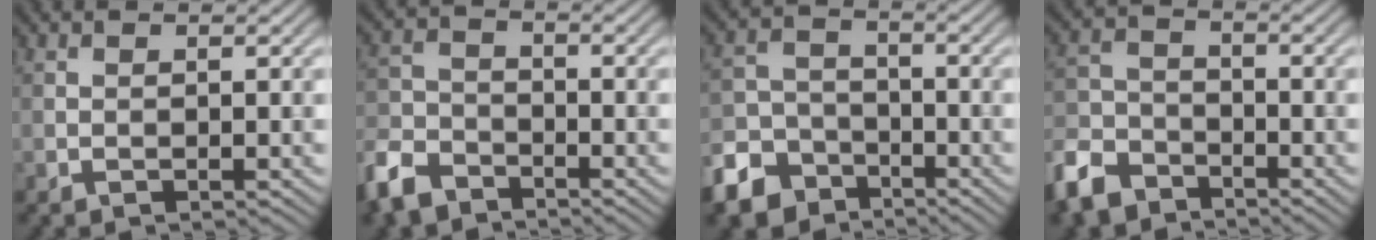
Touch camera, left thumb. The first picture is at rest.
{"total": 7.5, "force": [-5.7, 3.7, 3.1], "torque": [-0.079, -0.011, -0.130]}
{"total": 8.4, "force": [-5.8, 5.3, 3.0], "torque": [-0.072, -0.017, -0.119]}
{"total": 8.3, "force": [-6.2, 4.3, 3.4], "torque": [-0.085, -0.008, -0.142]}